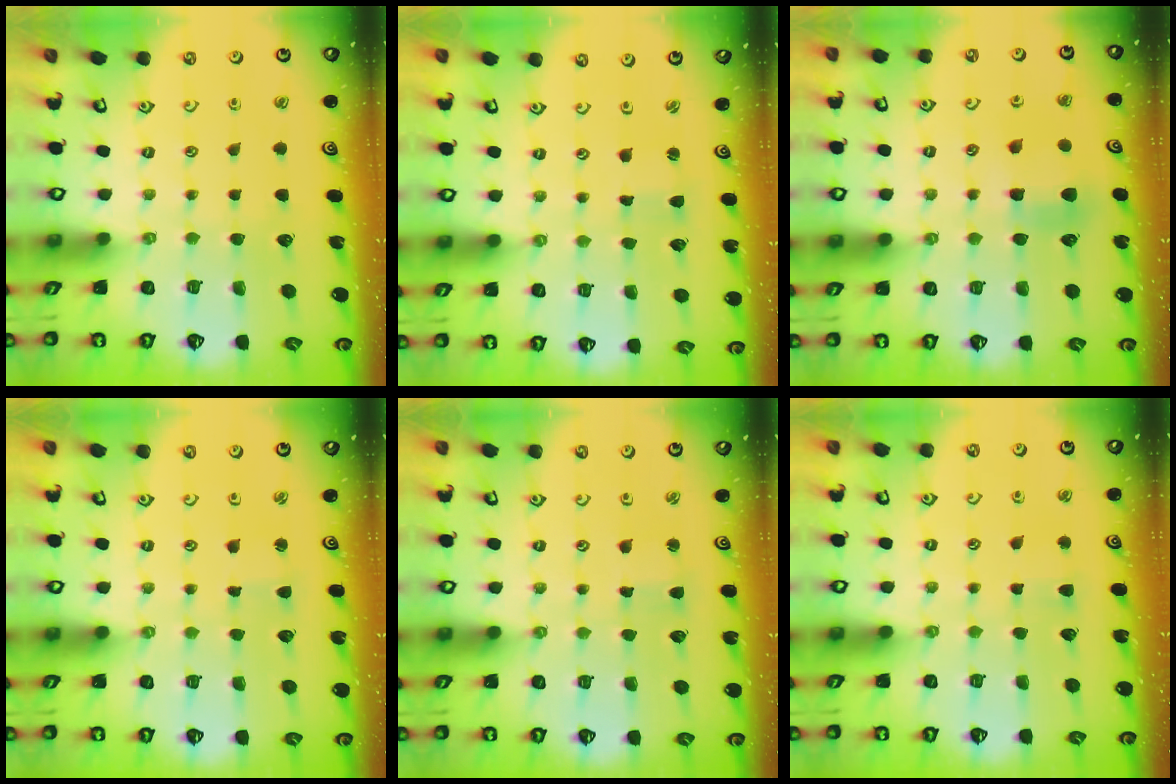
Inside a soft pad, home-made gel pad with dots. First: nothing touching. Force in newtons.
{"total": 0.5, "press": 0.5, "slide": 0.0}
{"total": 8.3, "press": 8.3, "slide": 0.4}
{"total": 1.5, "press": 1.5, "slide": 0.1}
{"total": 2.0, "press": 2.0, "slide": 0.3}
{"total": 2.7, "press": 2.7, "slide": 0.4}